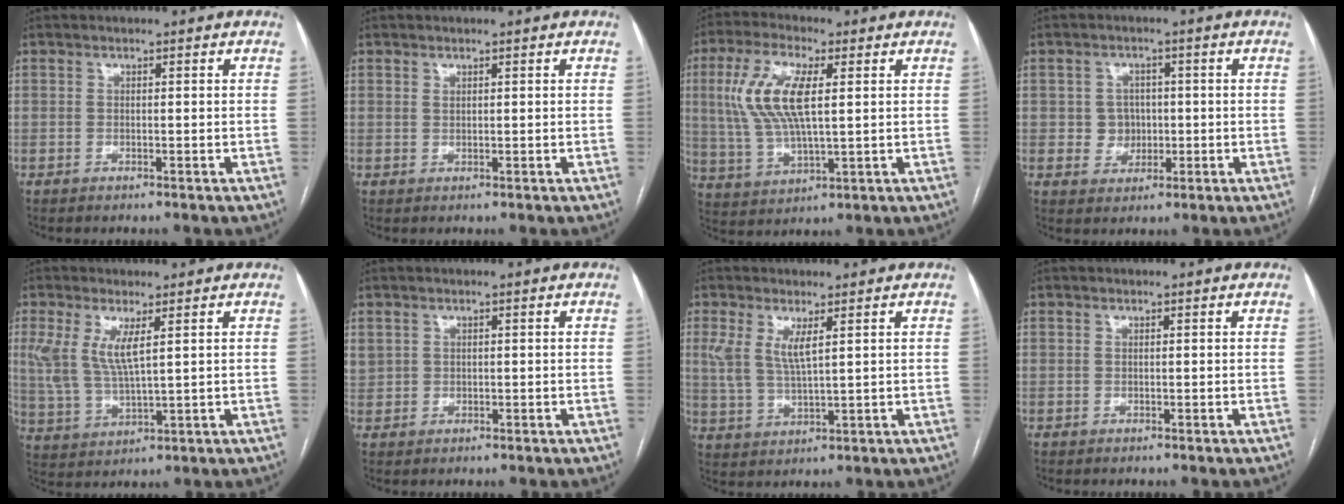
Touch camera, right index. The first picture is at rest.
{"total": 0.5, "force": [0.4, 0.3, 0.3], "torque": [-0.004, -0.002, 0.007]}
{"total": 11.5, "force": [2.6, 3.4, 10.6], "torque": [-0.241, 0.009, 0.054]}
{"total": 3.9, "force": [0.0, 3.8, 1.0], "torque": [-0.006, 0.010, 0.005]}
{"total": 7.0, "force": [2.5, 1.7, 6.3], "torque": [-0.147, 0.000, 0.058]}
{"total": 2.6, "force": [0.9, 2.3, 0.7], "torque": [-0.022, 0.017, 0.025]}
{"total": 5.2, "force": [2.2, 1.2, 4.6], "torque": [-0.105, 0.001, 0.052]}
{"total": 0.0}